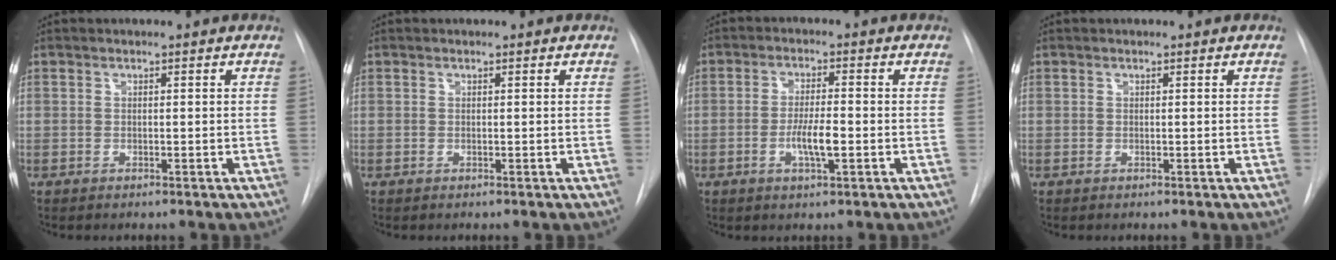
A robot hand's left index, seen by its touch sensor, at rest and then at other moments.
{"total": 0.0}
{"total": 4.8, "force": [-1.3, 0.9, 4.6], "torque": [-0.088, -0.002, -0.023]}
{"total": 0.0}